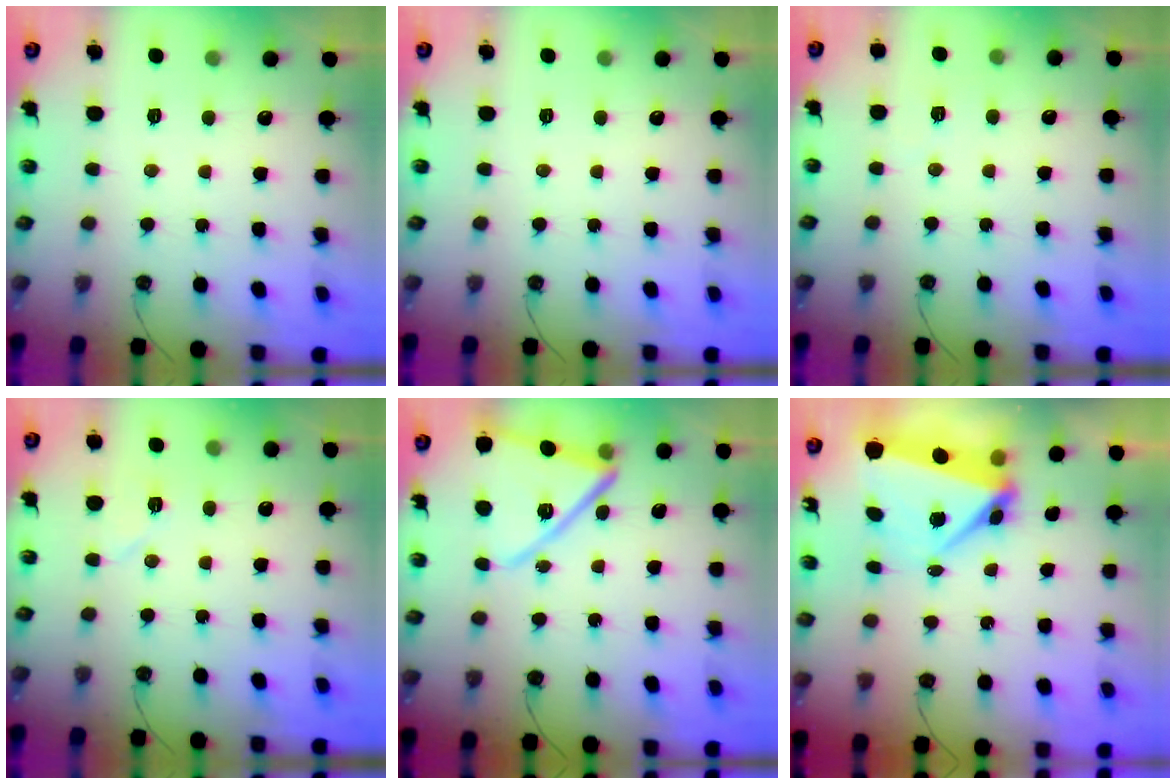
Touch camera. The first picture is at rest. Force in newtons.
{"total": 0.0}
{"total": 2.1, "press": 2.1, "slide": 0.5}
{"total": 6.6, "press": 6.4, "slide": 1.6}
{"total": 14.3, "press": 14.2, "slide": 1.0}
{"total": 6.5, "press": 6.4, "slide": 1.1}